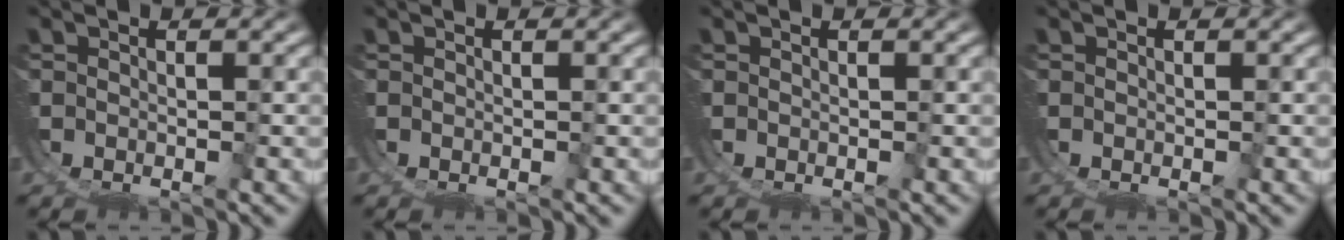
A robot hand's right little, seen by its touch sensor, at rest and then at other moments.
{"total": 0.0}
{"total": 0.0}
{"total": 0.0}